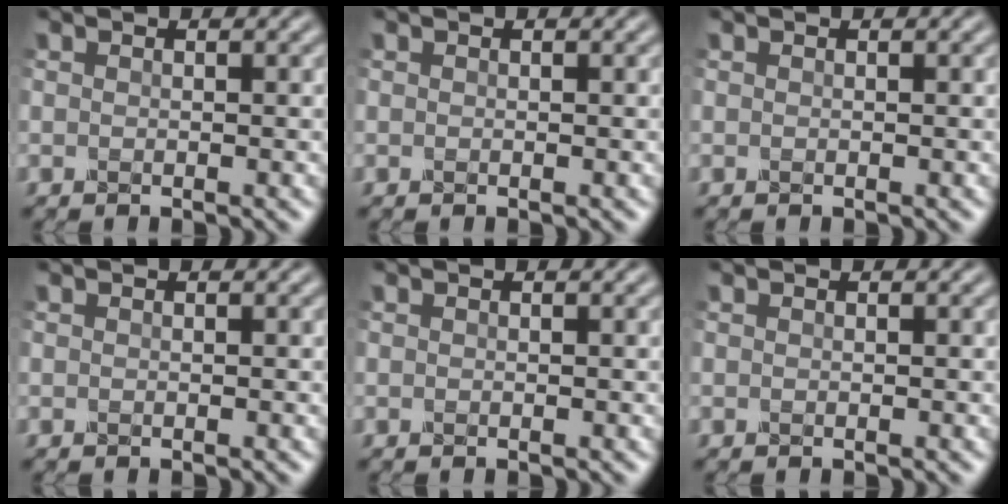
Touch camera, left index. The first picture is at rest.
{"total": 0.0}
{"total": 0.0}
{"total": 0.0}
{"total": 0.0}
{"total": 0.0}